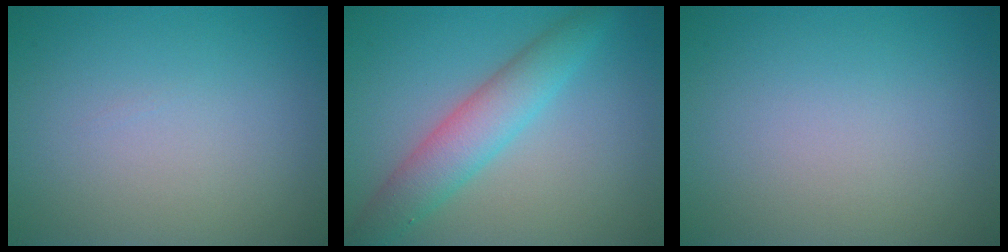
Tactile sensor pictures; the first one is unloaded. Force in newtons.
{"total": 4.7, "press": 4.7, "slide": 0.0}
{"total": 0.0}